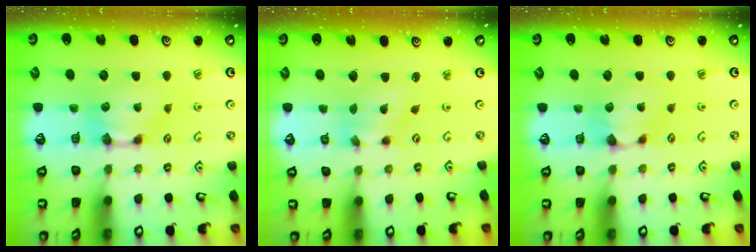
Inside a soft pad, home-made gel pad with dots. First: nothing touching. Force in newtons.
{"total": 1.7, "press": 1.0, "slide": 1.4}
{"total": 0.6, "press": 0.3, "slide": 0.6}